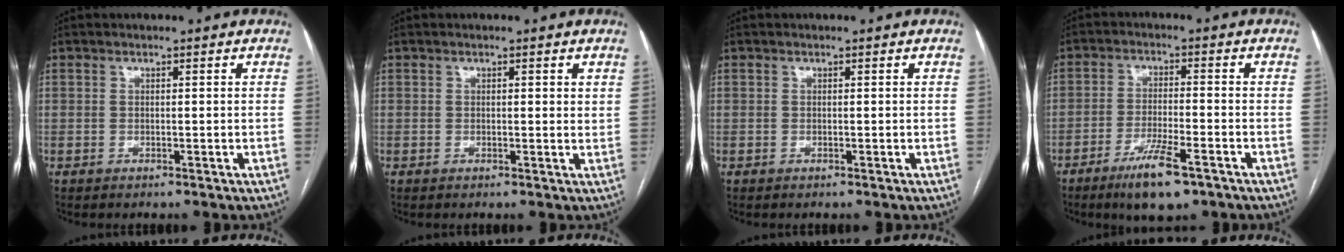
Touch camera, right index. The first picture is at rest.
{"total": 1.3, "force": [0.7, 0.5, 1.0], "torque": [-0.013, -0.002, 0.006]}
{"total": 0.0}
{"total": 8.2, "force": [-5.2, 1.3, 6.2], "torque": [-0.116, -0.014, -0.086]}